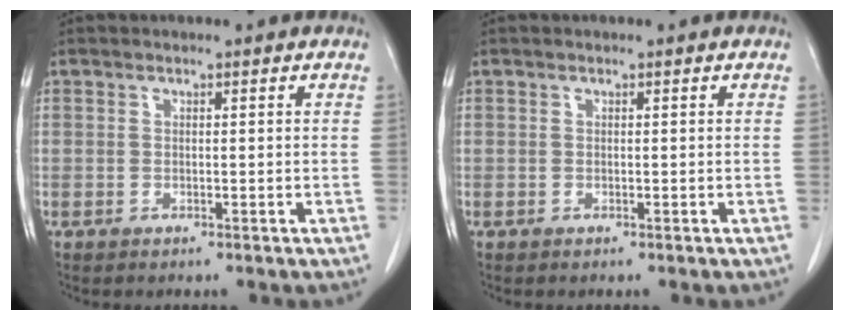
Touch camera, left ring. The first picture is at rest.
{"total": 0.0}